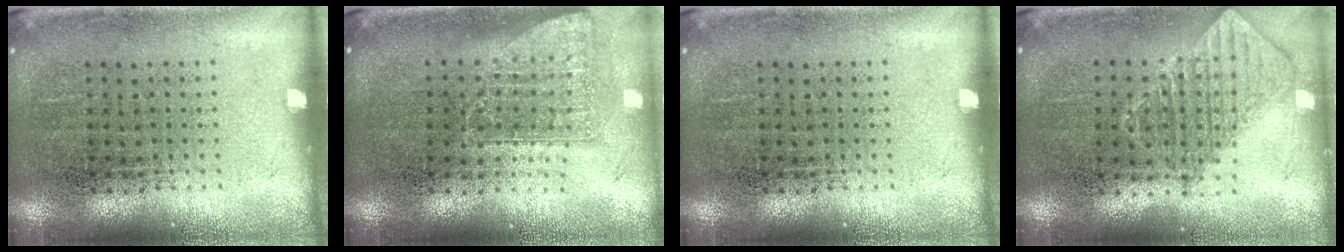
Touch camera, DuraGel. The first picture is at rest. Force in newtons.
{"total": 1.7, "press": 1.2, "slide": 1.1}
{"total": 0.0}
{"total": 0.9, "press": 0.9, "slide": 0.1}